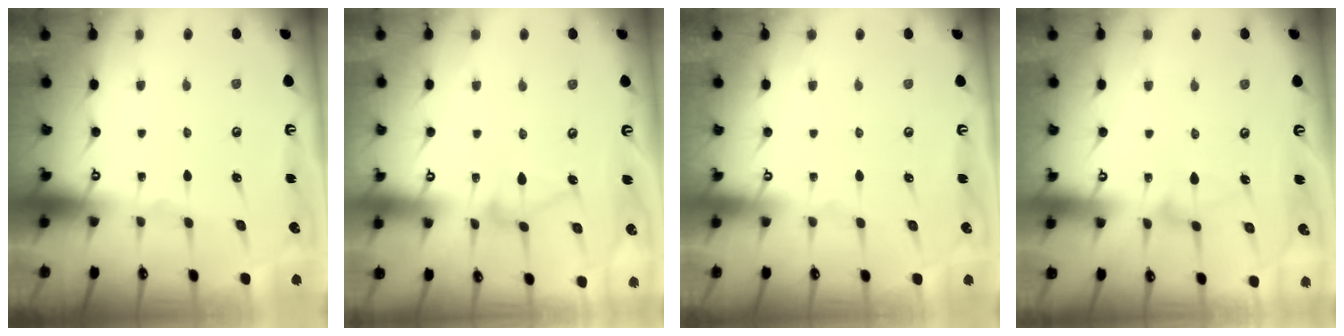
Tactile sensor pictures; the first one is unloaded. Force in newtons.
{"total": 7.6, "press": 7.6, "slide": 0.3}
{"total": 4.0, "press": 4.0, "slide": 0.1}
{"total": 5.1, "press": 5.1, "slide": 0.3}